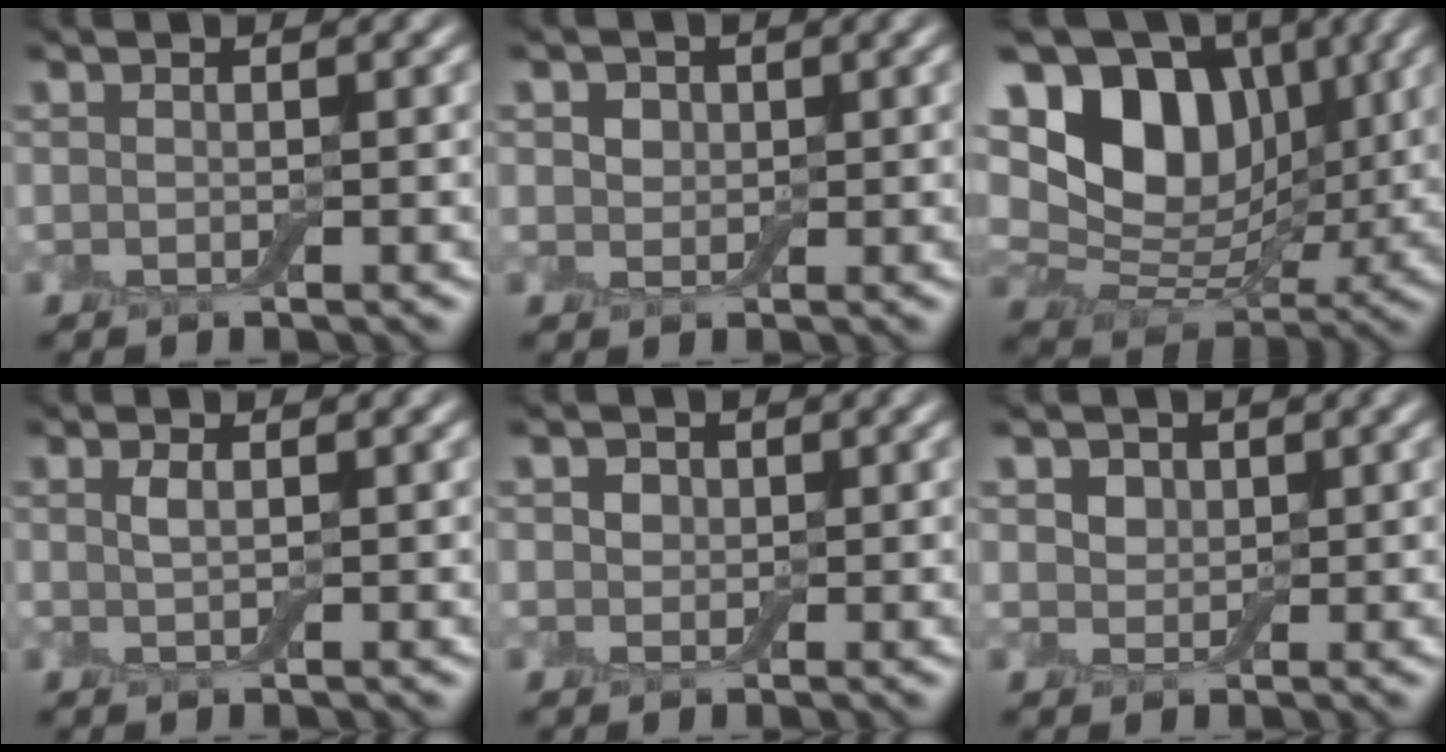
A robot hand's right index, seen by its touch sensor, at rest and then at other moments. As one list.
[{"total": 2.0, "force": [0.9, 1.6, 0.9], "torque": [-0.016, 0.011, 0.004]}, {"total": 12.7, "force": [4.5, 8.8, 7.9], "torque": [-0.150, 0.020, 0.074]}, {"total": 1.0, "force": [0.4, 0.3, 0.8], "torque": [-0.020, 0.003, 0.006]}, {"total": 1.8, "force": [0.6, 1.5, 0.7], "torque": [-0.006, 0.011, -0.006]}, {"total": 2.9, "force": [1.5, 2.1, 1.3], "torque": [-0.033, 0.010, 0.021]}]